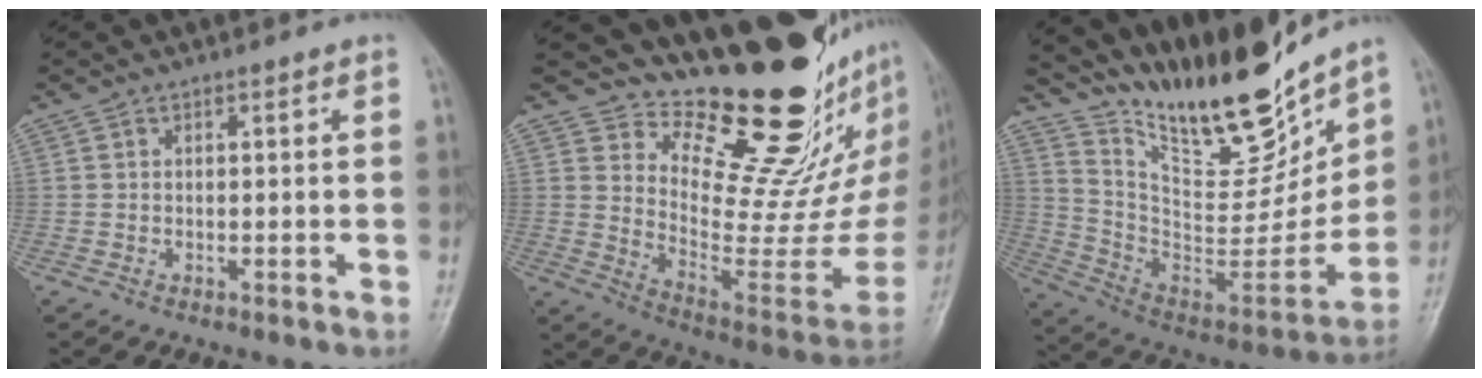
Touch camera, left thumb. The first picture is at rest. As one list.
[{"total": 23.7, "force": [17.5, 8.2, 13.8], "torque": [-0.145, -0.140, 0.268]}, {"total": 23.4, "force": [19.0, 6.2, 12.1], "torque": [-0.154, -0.106, 0.333]}]